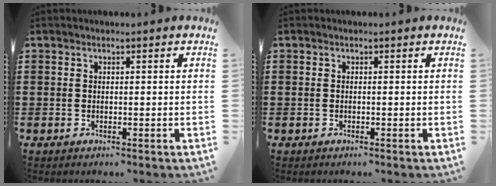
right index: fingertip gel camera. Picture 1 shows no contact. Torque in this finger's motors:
{"motor_torque": [0.17, 0.31, 0.03, 0.02]}